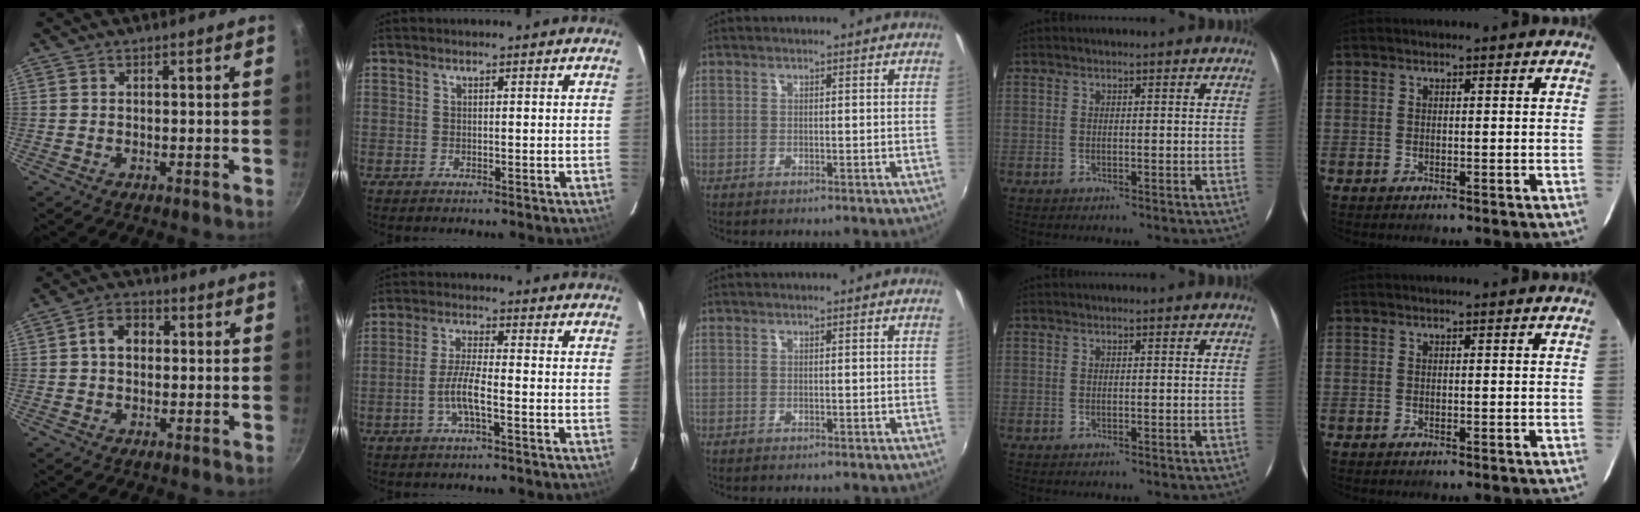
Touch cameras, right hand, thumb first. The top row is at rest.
{"thumb": {"total": 5.9, "force": [0.8, 4.5, 3.8], "torque": [-0.041, 0.015, 0.003]}, "index": {"total": 5.4, "force": [-2.2, 0.5, 4.9], "torque": [-0.103, 0.002, -0.044]}}